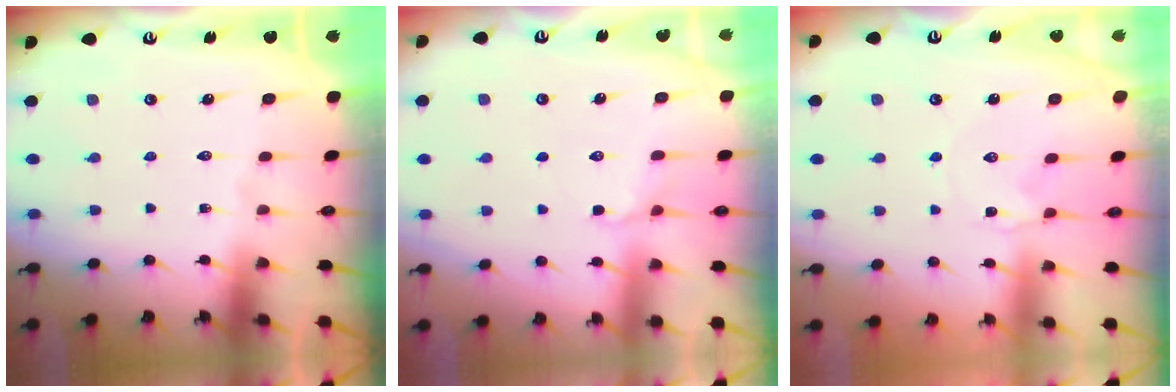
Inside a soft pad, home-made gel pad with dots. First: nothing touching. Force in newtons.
{"total": 4.5, "press": 4.3, "slide": 1.4}
{"total": 0.0}